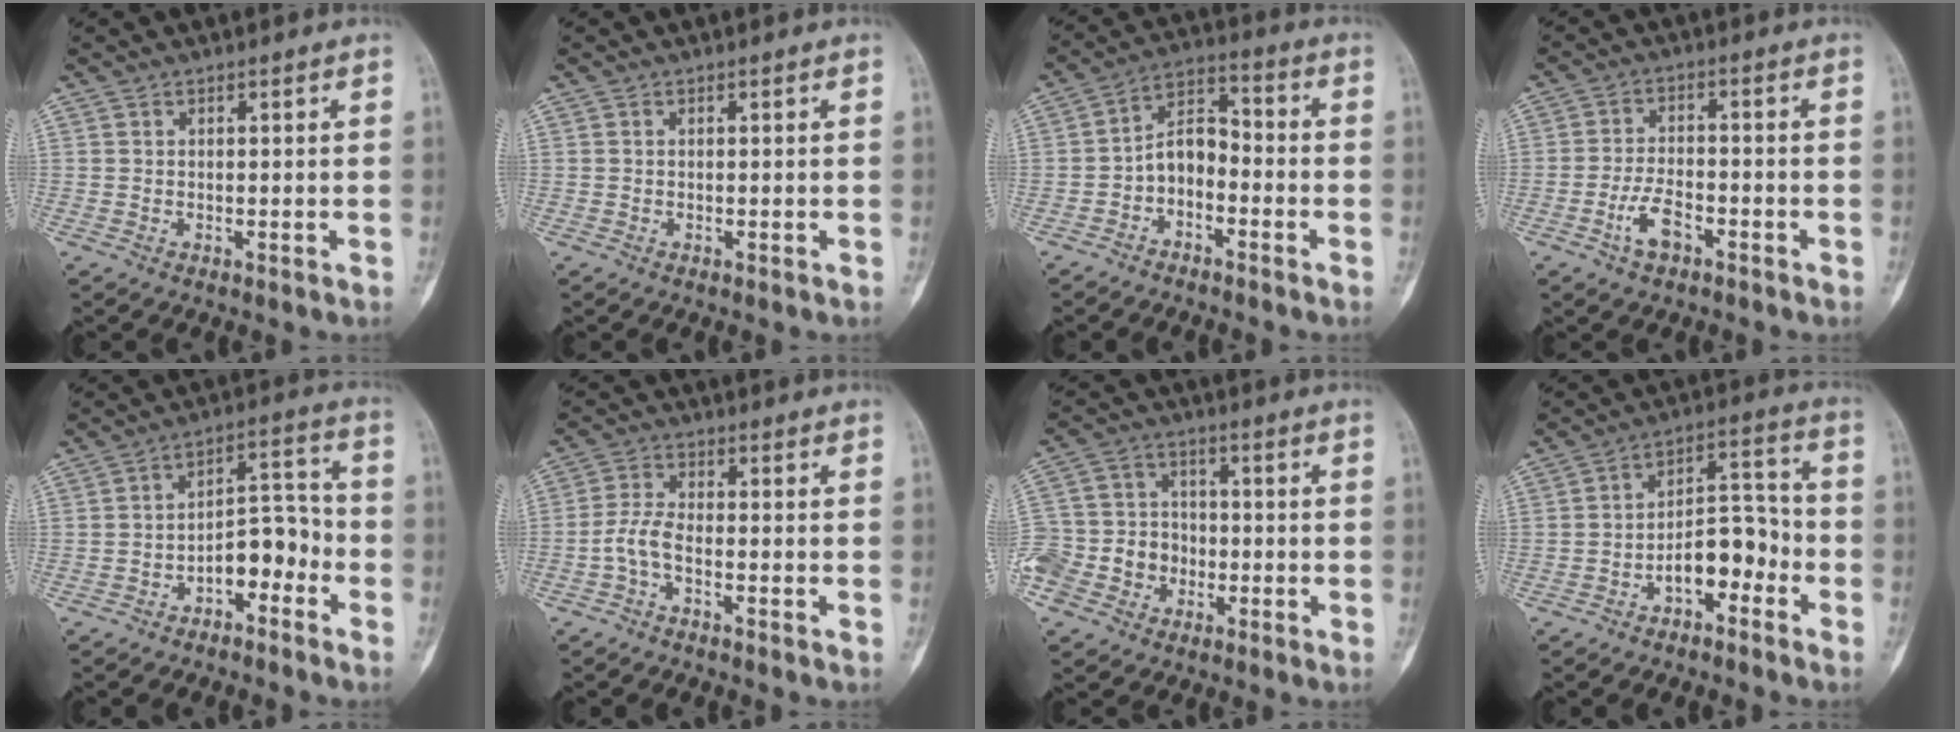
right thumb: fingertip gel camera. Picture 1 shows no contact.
{"total": 0.0}
{"total": 7.3, "force": [-2.9, 4.7, 4.8], "torque": [-0.070, 0.046, -0.064]}
{"total": 5.3, "force": [-2.9, 2.7, 3.5], "torque": [-0.068, 0.022, -0.057]}
{"total": 8.6, "force": [-4.1, 4.8, 5.9], "torque": [-0.065, 0.057, -0.068]}
{"total": 4.2, "force": [-2.0, 1.5, 3.3], "torque": [-0.076, 0.020, -0.047]}
{"total": 13.7, "force": [-5.0, 11.2, 5.9], "torque": [-0.107, 0.046, -0.092]}
{"total": 9.3, "force": [-4.1, 5.1, 6.6], "torque": [-0.080, 0.055, -0.072]}